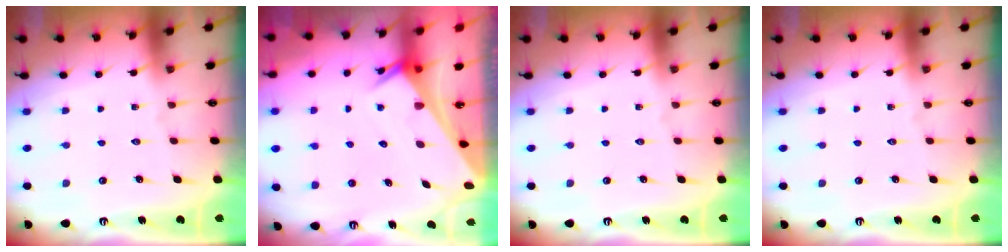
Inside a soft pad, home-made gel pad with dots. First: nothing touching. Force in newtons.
{"total": 2.4, "press": 2.4, "slide": 0.2}
{"total": 0.0}
{"total": 0.0}